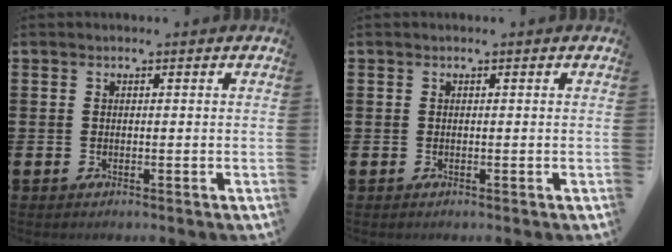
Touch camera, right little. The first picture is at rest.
{"total": 0.0}